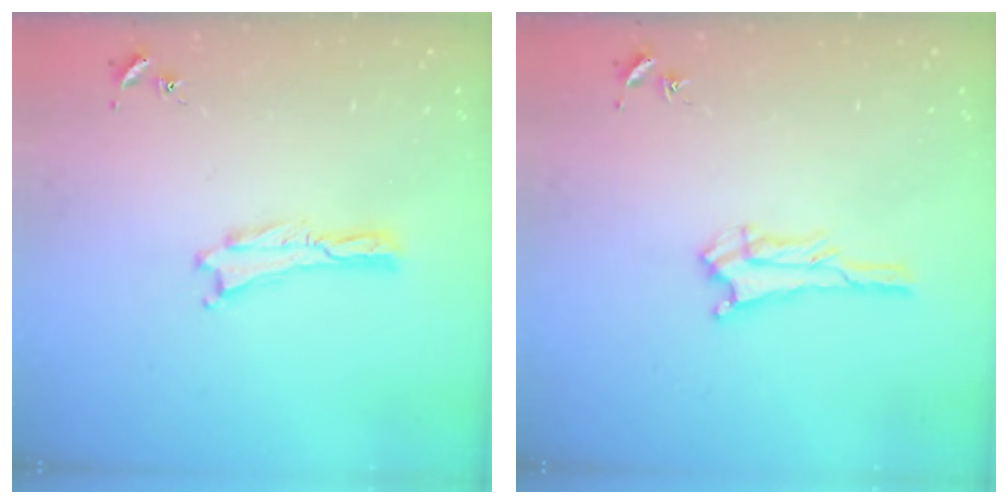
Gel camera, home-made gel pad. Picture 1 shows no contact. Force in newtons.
{"total": 2.3, "press": 2.2, "slide": 0.2}